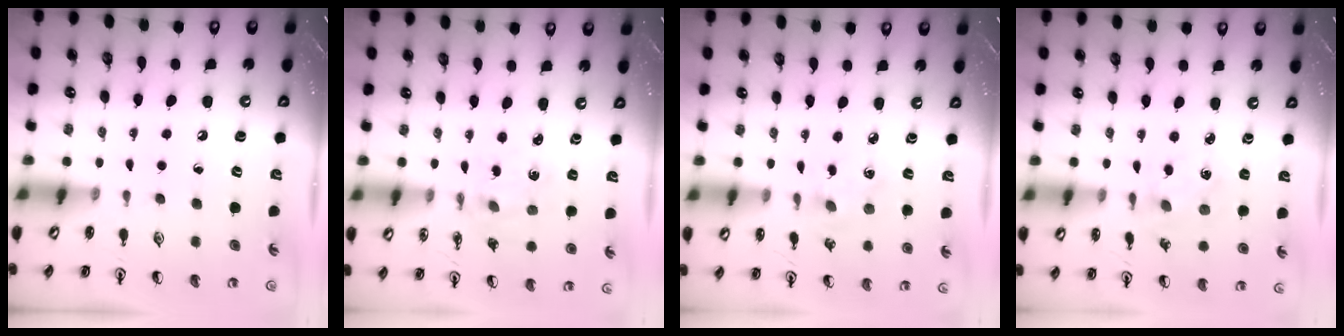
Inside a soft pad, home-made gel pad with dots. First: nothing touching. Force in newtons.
{"total": 1.5, "press": 1.5, "slide": 0.3}
{"total": 2.2, "press": 2.2, "slide": 0.3}
{"total": 1.9, "press": 1.9, "slide": 0.3}